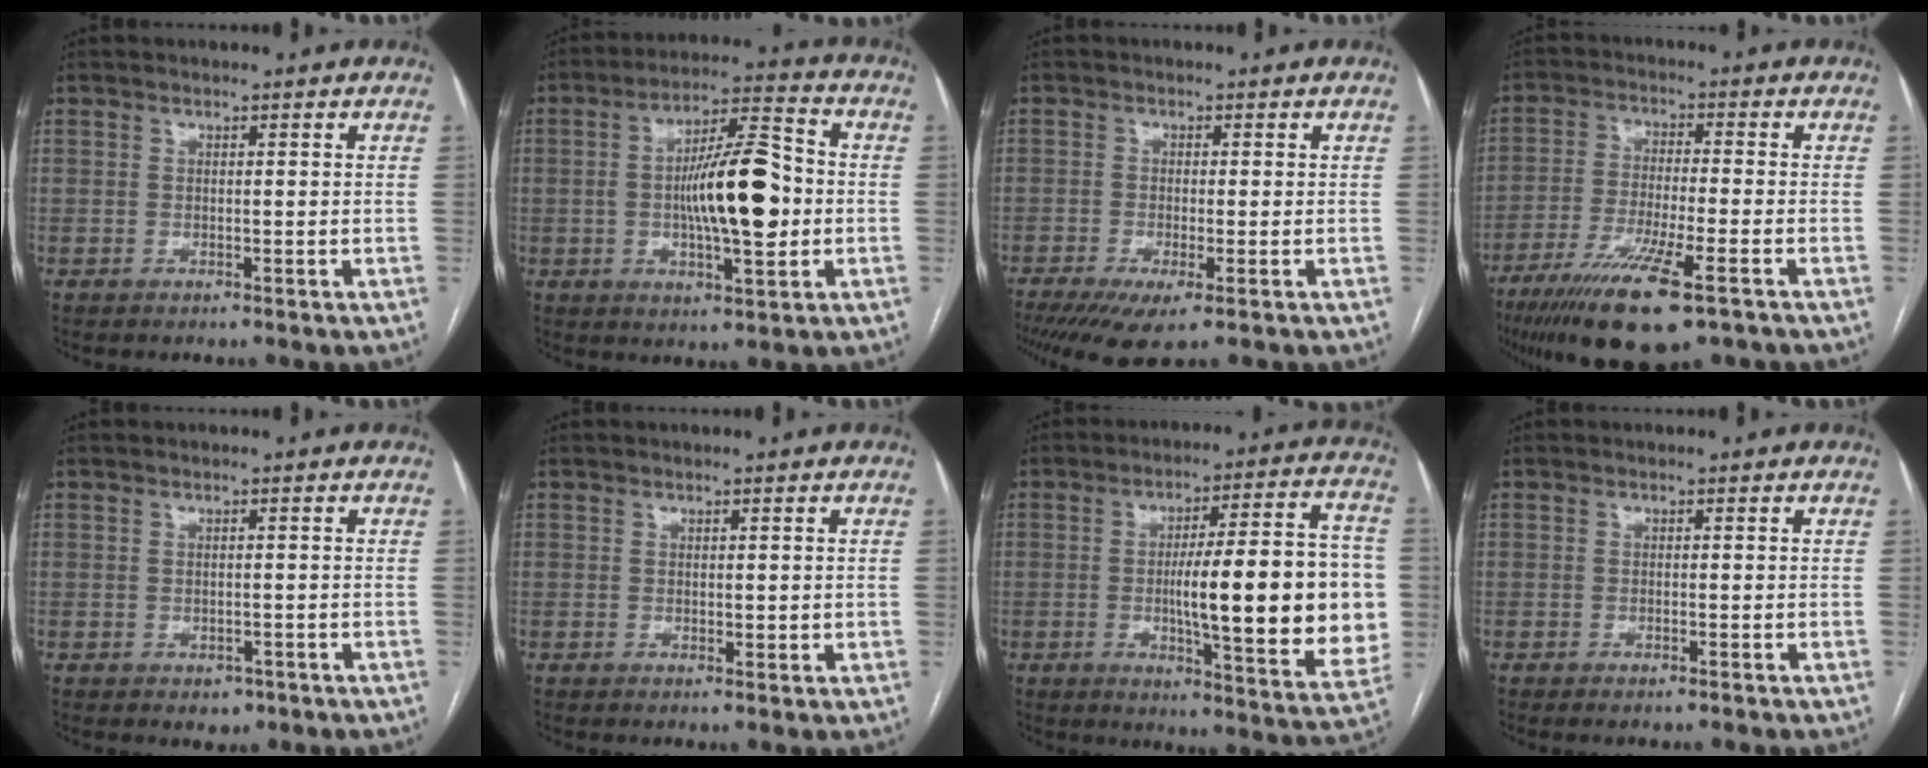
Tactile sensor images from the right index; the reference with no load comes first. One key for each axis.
{"total": 14.0, "fx": -0.8, "fy": 3.5, "fz": 13.5, "tx": -0.231, "ty": 0.018, "tz": -0.011}
{"total": 6.4, "fx": -3.5, "fy": 1.5, "fz": 5.1, "tx": -0.085, "ty": -0.017, "tz": -0.061}
{"total": 14.2, "fx": -8.8, "fy": 1.8, "fz": 11.0, "tx": -0.206, "ty": -0.039, "tz": -0.148}
{"total": 1.9, "fx": -0.9, "fy": 1.4, "fz": 0.9, "tx": -0.005, "ty": 0.002, "tz": -0.003}
{"total": 1.6, "fx": 0.3, "fy": 0.9, "fz": 1.3, "tx": -0.016, "ty": -0.005, "tz": 0.006}
{"total": 22.2, "fx": -1.3, "fy": 3.8, "fz": 21.8, "tx": -0.263, "ty": 0.018, "tz": -0.009}
{"total": 0.6, "fx": -0.4, "fy": 0.1, "fz": 0.4, "tx": -0.006, "ty": -0.001, "tz": -0.006}